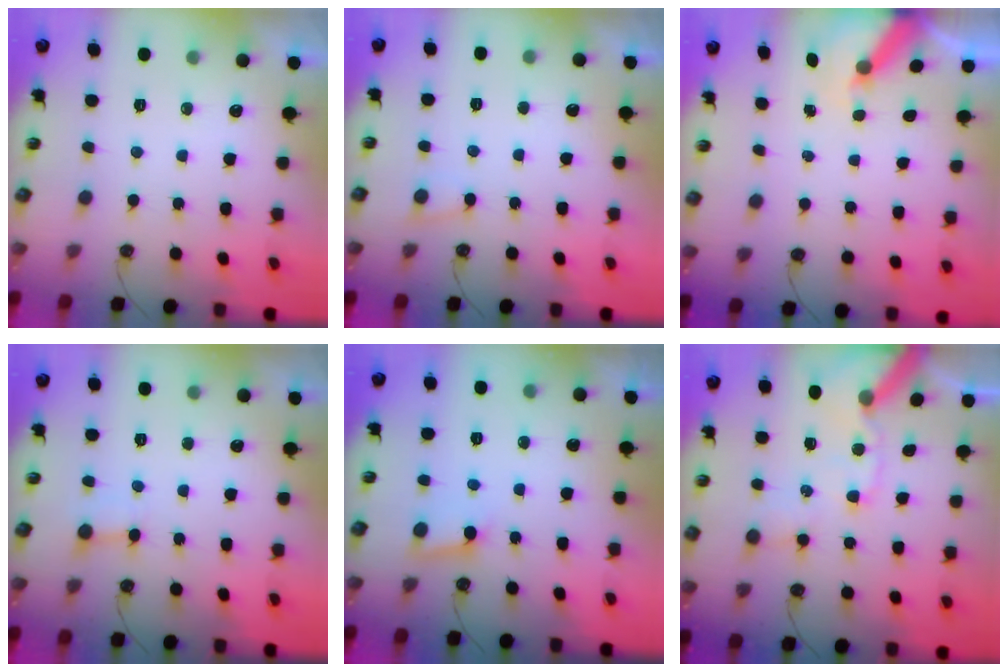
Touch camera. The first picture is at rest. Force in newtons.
{"total": 4.3, "press": 4.3, "slide": 0.4}
{"total": 6.5, "press": 6.5, "slide": 0.4}
{"total": 2.2, "press": 2.2, "slide": 0.5}
{"total": 2.9, "press": 2.9, "slide": 0.2}
{"total": 13.5, "press": 13.4, "slide": 1.9}